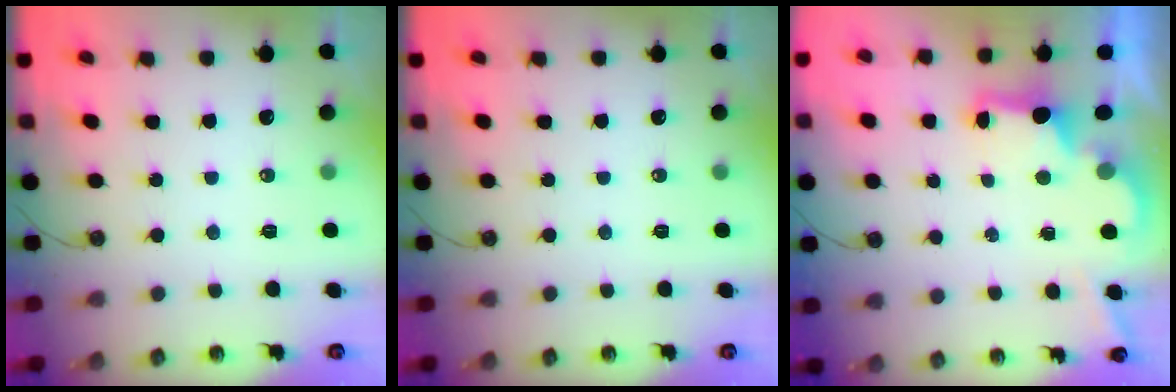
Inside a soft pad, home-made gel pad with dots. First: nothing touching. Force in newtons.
{"total": 0.0}
{"total": 2.6, "press": 2.5, "slide": 0.7}